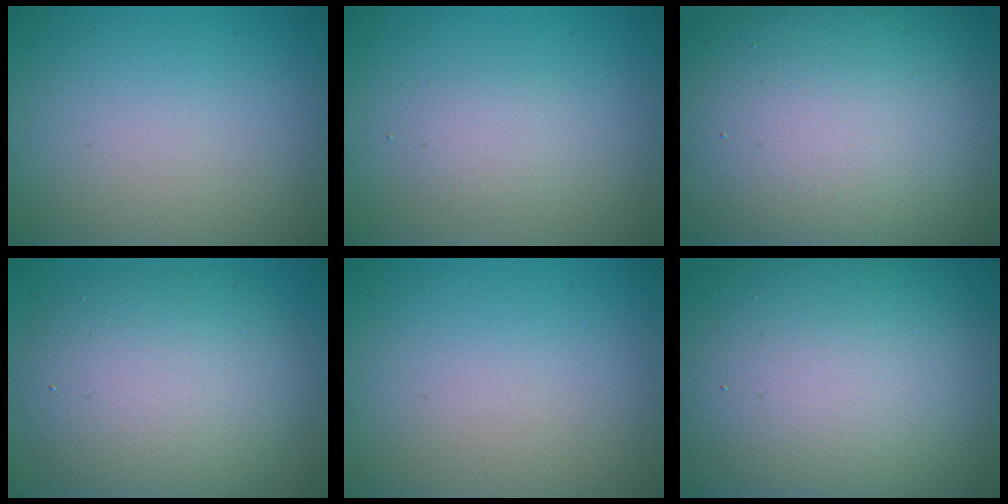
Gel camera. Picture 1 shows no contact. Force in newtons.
{"total": 1.5, "press": 1.5, "slide": 0.1}
{"total": 18.9, "press": 18.8, "slide": 1.2}
{"total": 8.8, "press": 8.8, "slide": 0.8}
{"total": 0.0}
{"total": 18.1, "press": 18.0, "slide": 1.0}